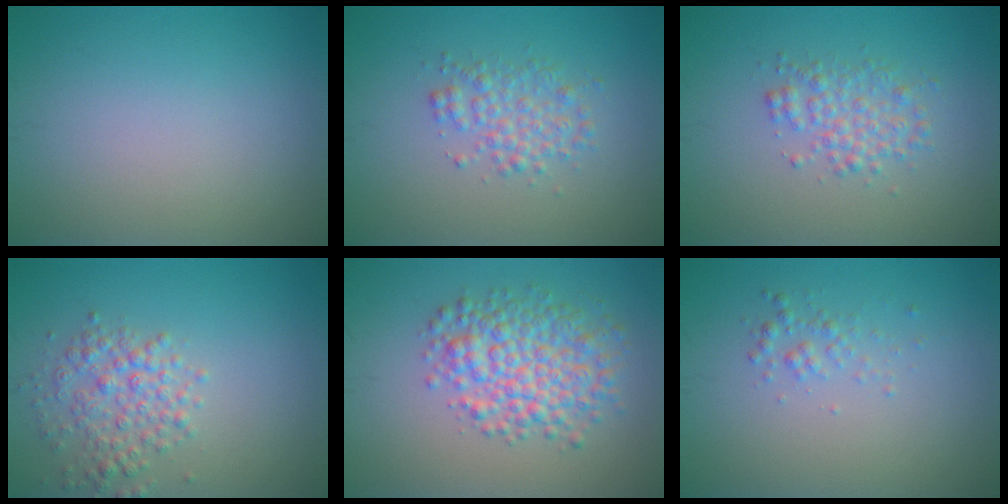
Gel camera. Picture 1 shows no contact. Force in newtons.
{"total": 2.6, "press": 2.6, "slide": 0.0}
{"total": 2.6, "press": 2.6, "slide": 0.0}
{"total": 3.3, "press": 3.3, "slide": 0.1}
{"total": 5.9, "press": 5.9, "slide": 0.2}
{"total": 1.2, "press": 1.2, "slide": 0.1}